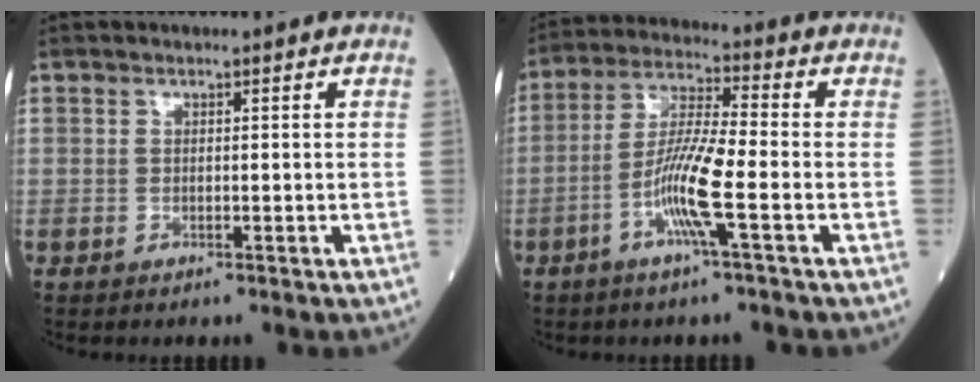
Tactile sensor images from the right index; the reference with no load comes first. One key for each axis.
{"total": 9.2, "fx": -3.2, "fy": -0.2, "fz": 8.6, "tx": -0.172, "ty": -0.003, "tz": -0.069}